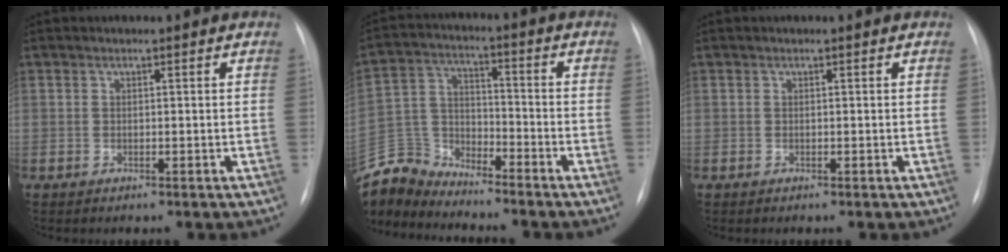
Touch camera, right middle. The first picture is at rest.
{"total": 9.1, "force": [-9.0, 1.2, -0.3], "torque": [-0.005, 0.017, -0.182]}
{"total": 0.0}